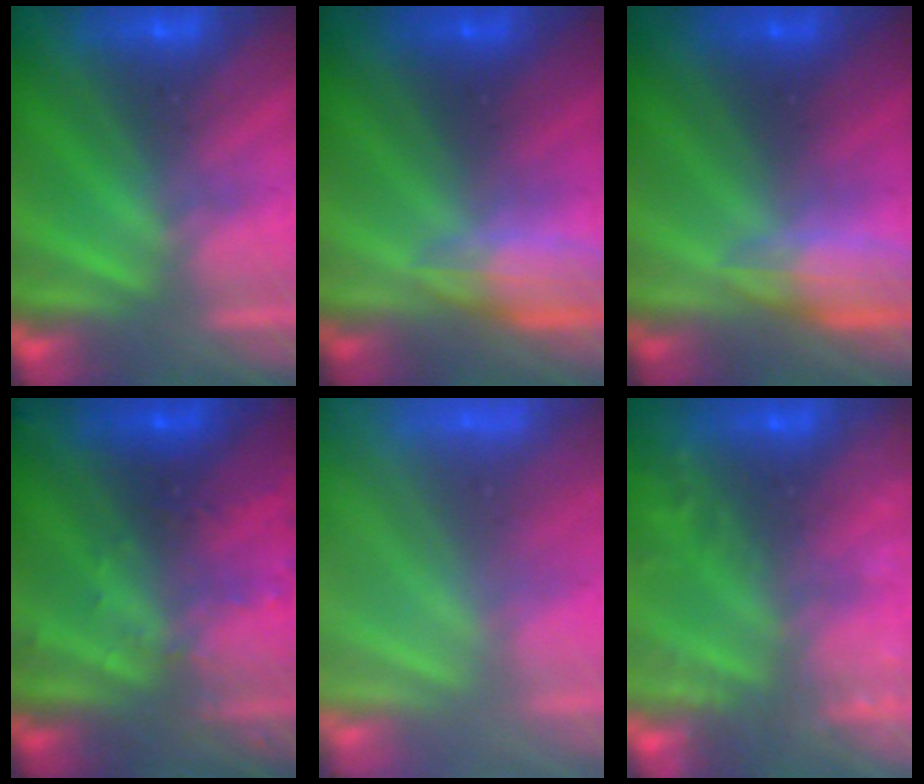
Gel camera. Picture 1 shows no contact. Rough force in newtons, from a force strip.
{"total": 2.7}
{"total": 2.7}
{"total": 3.0}
{"total": 7.1}
{"total": 7.9}